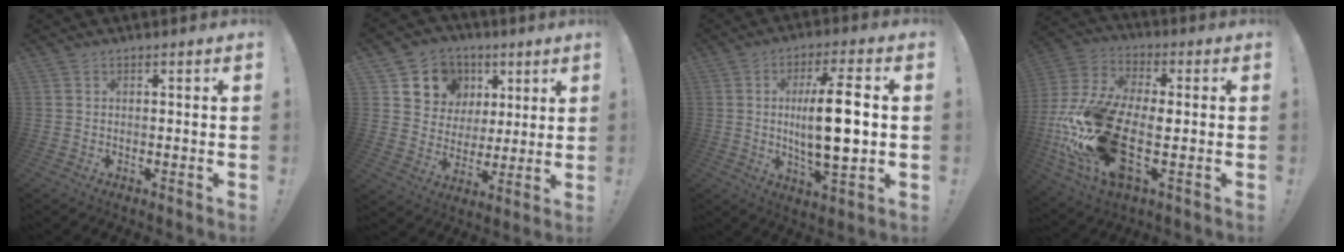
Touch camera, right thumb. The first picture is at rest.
{"total": 10.7, "force": [4.3, 9.6, 2.2], "torque": [-0.036, -0.021, 0.096]}
{"total": 15.0, "force": [0.7, 3.7, 14.5], "torque": [-0.256, -0.006, -0.002]}
{"total": 25.5, "force": [-4.7, 14.2, 20.6], "torque": [-0.412, 0.018, -0.068]}